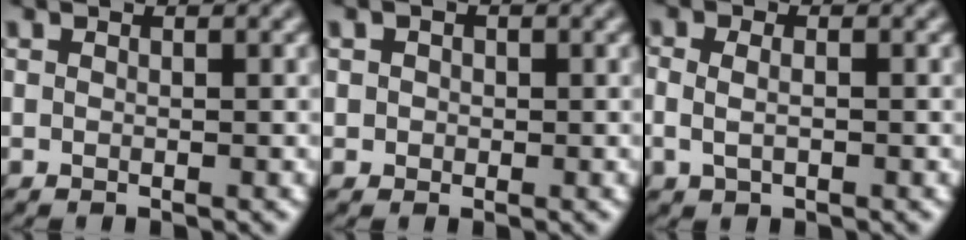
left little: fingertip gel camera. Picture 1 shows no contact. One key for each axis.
{"total": 1.4, "fx": 0.4, "fy": 1.2, "fz": 0.6, "tx": -0.012, "ty": 0.006, "tz": 0.006}
{"total": 2.6, "fx": 0.2, "fy": 1.8, "fz": 1.8, "tx": -0.025, "ty": 0.010, "tz": -0.006}